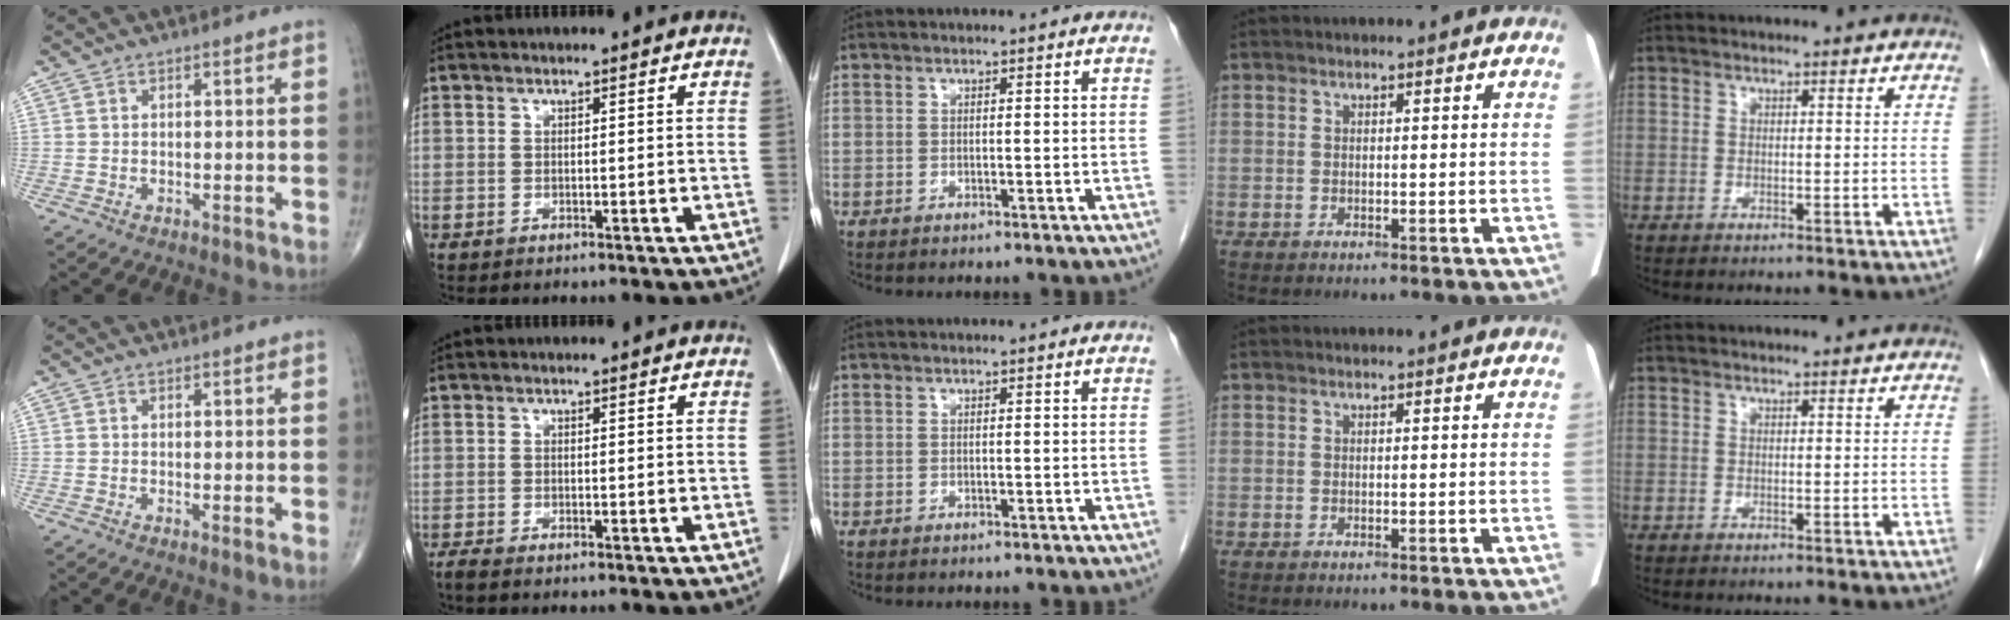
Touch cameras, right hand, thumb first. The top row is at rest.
{"thumb": {"total": 1.1, "force": [0.2, 0.2, 1.1], "torque": [-0.021, -0.005, 0.000]}, "index": {"total": 2.7, "force": [-2.2, 0.5, 1.5], "torque": [-0.026, -0.007, -0.029]}}